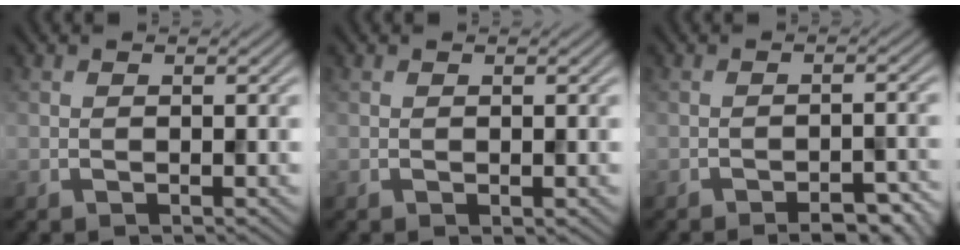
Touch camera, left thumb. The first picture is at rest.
{"total": 0.0}
{"total": 3.9, "force": [-3.0, 1.0, 2.4], "torque": [-0.033, 0.004, -0.036]}